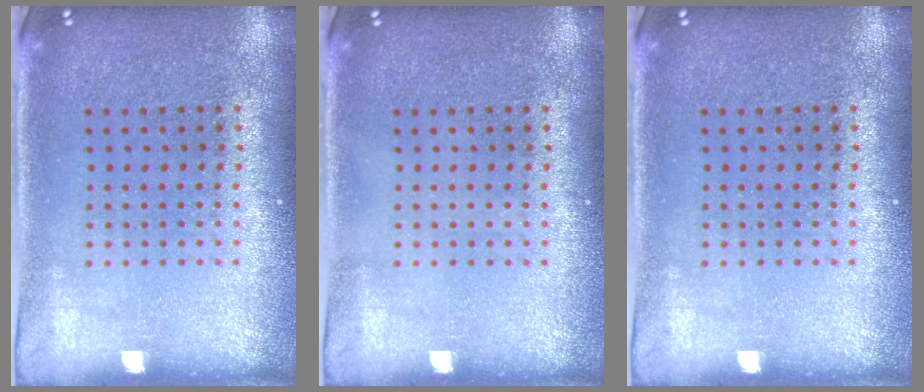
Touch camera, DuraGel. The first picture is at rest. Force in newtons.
{"total": 0.0}
{"total": 0.0}